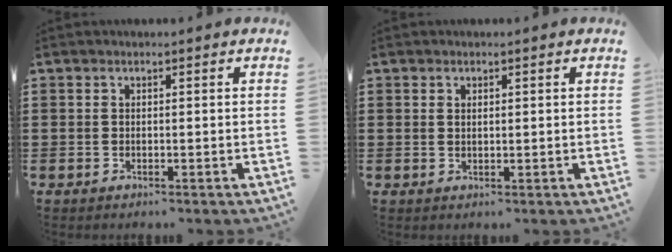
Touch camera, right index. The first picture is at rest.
{"total": 0.7, "force": [0.4, 0.4, 0.4], "torque": [-0.009, 0.003, 0.007]}